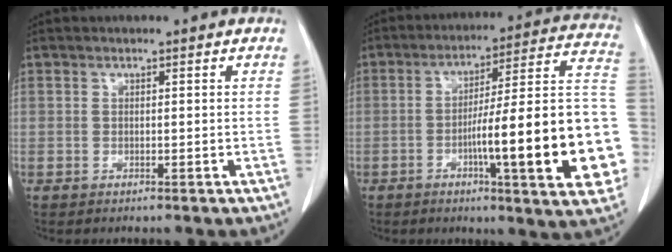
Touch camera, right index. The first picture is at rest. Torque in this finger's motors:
{"motor_torque": [1.43, -0.71, 1.05, 0.16]}